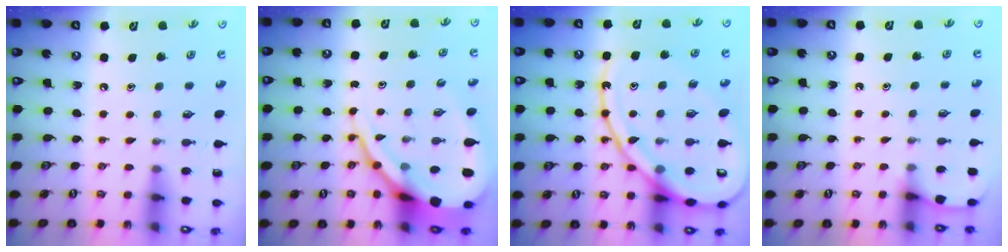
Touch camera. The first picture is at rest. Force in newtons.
{"total": 15.2, "press": 15.1, "slide": 1.5}
{"total": 20.1, "press": 20.0, "slide": 2.2}
{"total": 3.9, "press": 3.9, "slide": 0.6}